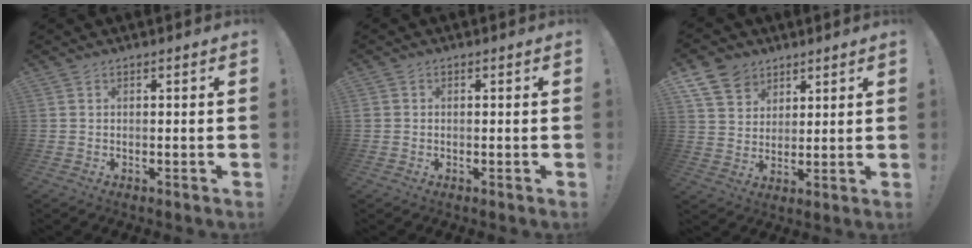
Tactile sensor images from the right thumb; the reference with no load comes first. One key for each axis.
{"total": 1.0, "fx": -0.1, "fy": 0.9, "fz": 0.2, "tx": -0.004, "ty": 0.004, "tz": -0.001}
{"total": 9.9, "fx": 6.4, "fy": 7.0, "fz": 2.8, "tx": -0.056, "ty": -0.035, "tz": 0.130}